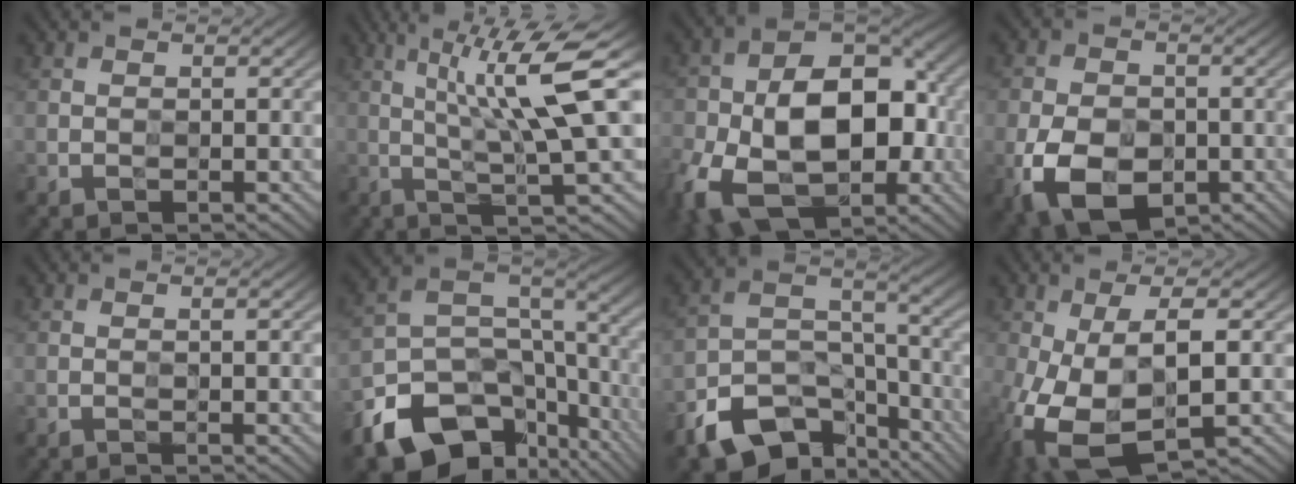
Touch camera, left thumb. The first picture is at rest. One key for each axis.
{"total": 11.6, "fx": 2.3, "fy": 1.6, "fz": 11.3, "tx": -0.183, "ty": 0.012, "tz": 0.039}
{"total": 17.1, "fx": -4.7, "fy": 10.8, "fz": 12.4, "tx": -0.223, "ty": -0.043, "tz": -0.077}
{"total": 9.7, "fx": -3.4, "fy": 6.4, "fz": 6.6, "tx": -0.145, "ty": -0.022, "tz": -0.066}
{"total": 1.2, "fx": -0.2, "fy": -0.1, "fz": 1.2, "tx": -0.020, "ty": 0.004, "tz": -0.007}
{"total": 15.7, "fx": -8.7, "fy": 10.3, "fz": 8.1, "tx": -0.196, "ty": -0.039, "tz": -0.137}
{"total": 12.2, "fx": -8.3, "fy": 6.6, "fz": 6.1, "tx": -0.113, "ty": -0.017, "tz": -0.156}
{"total": 12.1, "fx": -3.4, "fy": 5.5, "fz": 10.2, "tx": -0.231, "ty": -0.033, "tz": -0.050}